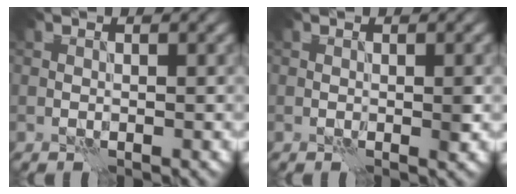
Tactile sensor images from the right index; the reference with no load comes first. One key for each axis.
{"total": 0.7, "fx": -0.1, "fy": 0.1, "fz": 0.7, "tx": -0.011, "ty": -0.002, "tz": -0.003}